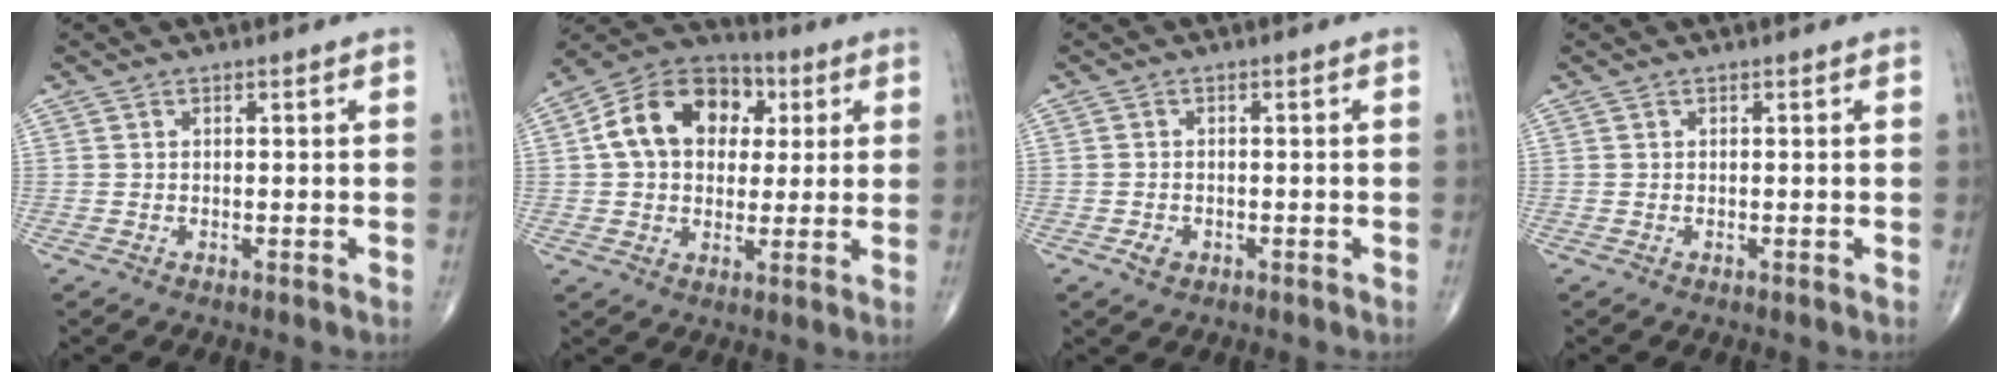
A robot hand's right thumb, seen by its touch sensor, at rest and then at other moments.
{"total": 15.9, "force": [3.3, 11.7, 10.2], "torque": [-0.144, 0.018, 0.046]}
{"total": 1.8, "force": [-0.9, 1.3, 0.9], "torque": [-0.012, 0.004, -0.012]}
{"total": 0.0}